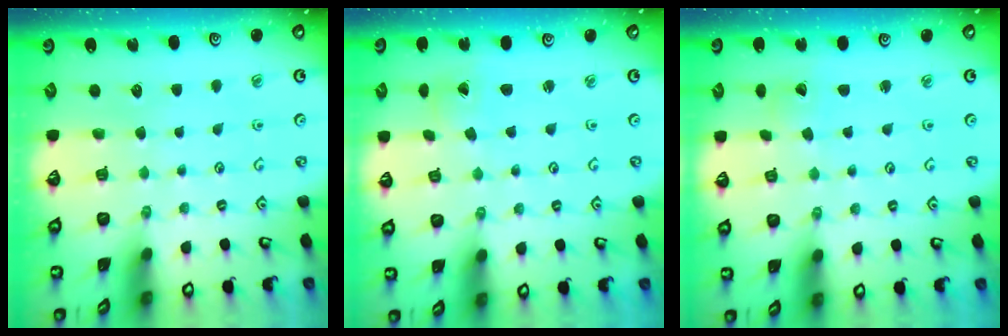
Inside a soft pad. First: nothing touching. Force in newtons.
{"total": 1.5, "press": 1.5, "slide": 0.1}
{"total": 0.8, "press": 0.8, "slide": 0.0}